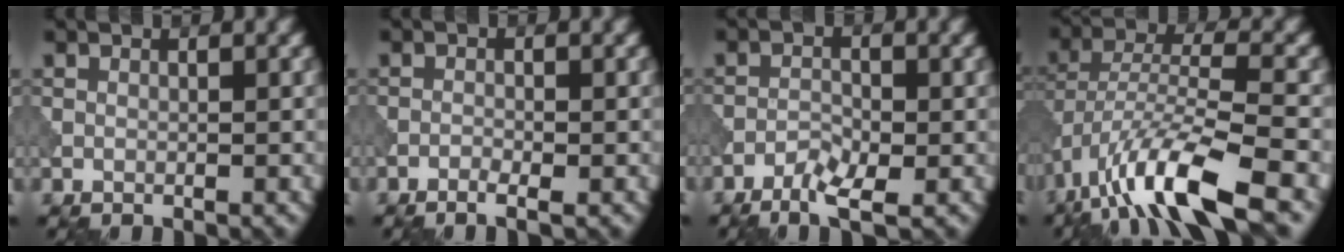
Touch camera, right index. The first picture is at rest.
{"total": 1.2, "force": [-0.8, 0.3, 0.9], "torque": [-0.017, -0.002, -0.016]}
{"total": 2.8, "force": [-1.8, 0.9, 2.0], "torque": [-0.036, 0.003, -0.037]}
{"total": 10.6, "force": [-6.5, 3.0, 7.9], "torque": [-0.140, 0.002, -0.127]}